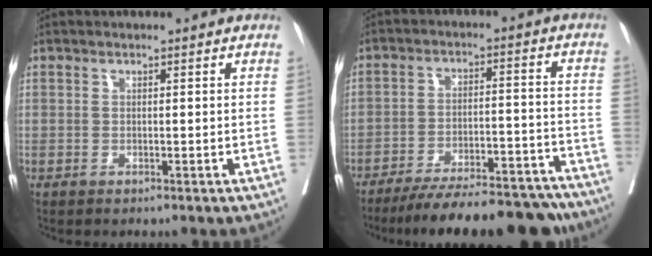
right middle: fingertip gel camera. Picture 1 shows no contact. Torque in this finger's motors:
{"motor_torque": [1.07, -1.07, 0.32, 0.10]}